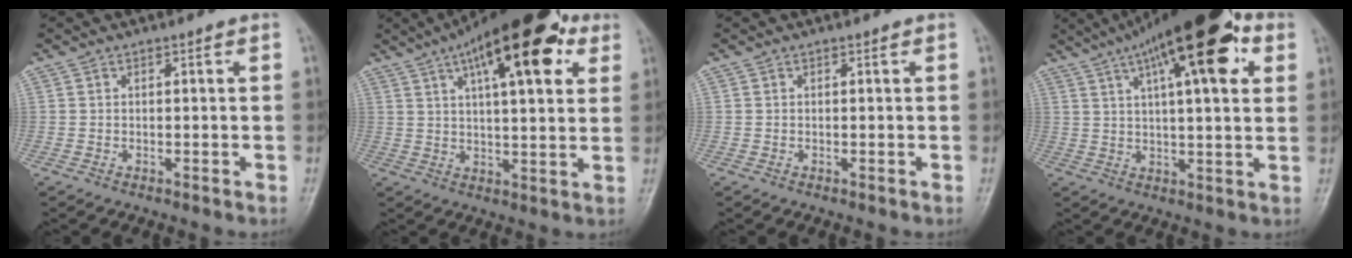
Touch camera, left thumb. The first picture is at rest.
{"total": 19.6, "force": [9.4, 6.9, 15.7], "torque": [-0.219, -0.004, 0.140]}
{"total": 0.0}
{"total": 20.7, "force": [9.3, 6.6, 17.3], "torque": [-0.252, 0.007, 0.140]}